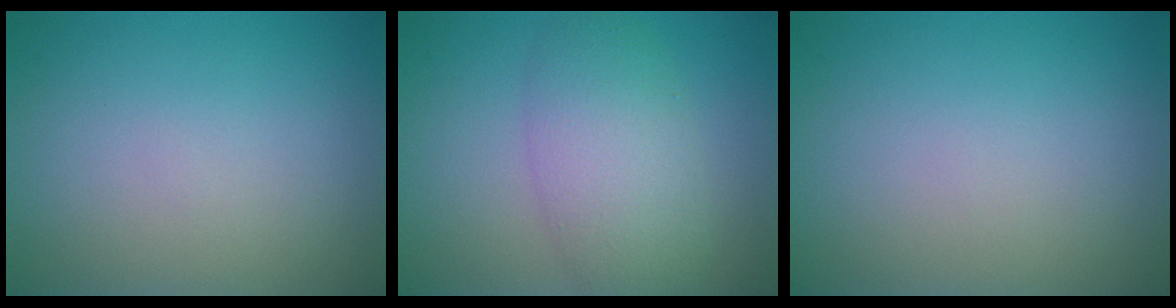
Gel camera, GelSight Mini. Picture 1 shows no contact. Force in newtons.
{"total": 5.6, "press": 5.5, "slide": 0.4}
{"total": 0.0}